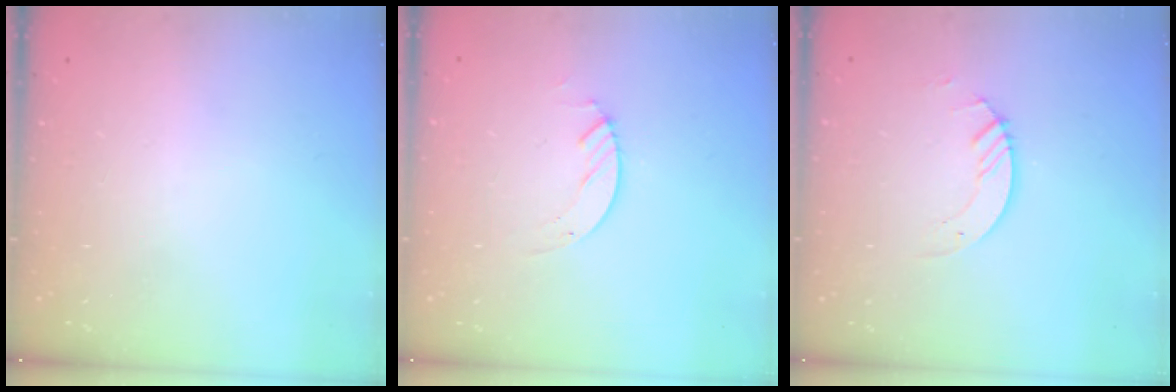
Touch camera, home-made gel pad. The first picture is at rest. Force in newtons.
{"total": 2.1, "press": 2.1, "slide": 0.2}
{"total": 2.9, "press": 2.9, "slide": 0.3}